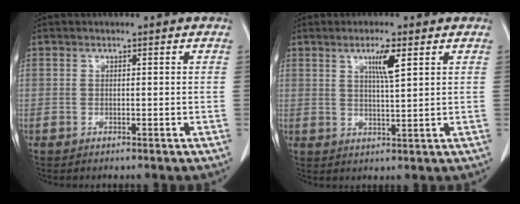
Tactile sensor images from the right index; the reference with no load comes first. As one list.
[{"total": 4.5, "force": [2.1, 0.1, 4.0], "torque": [-0.067, -0.004, 0.036]}]